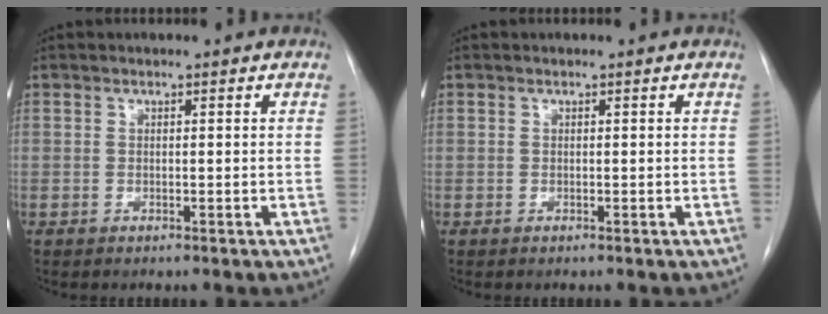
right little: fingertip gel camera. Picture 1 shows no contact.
{"total": 0.0}